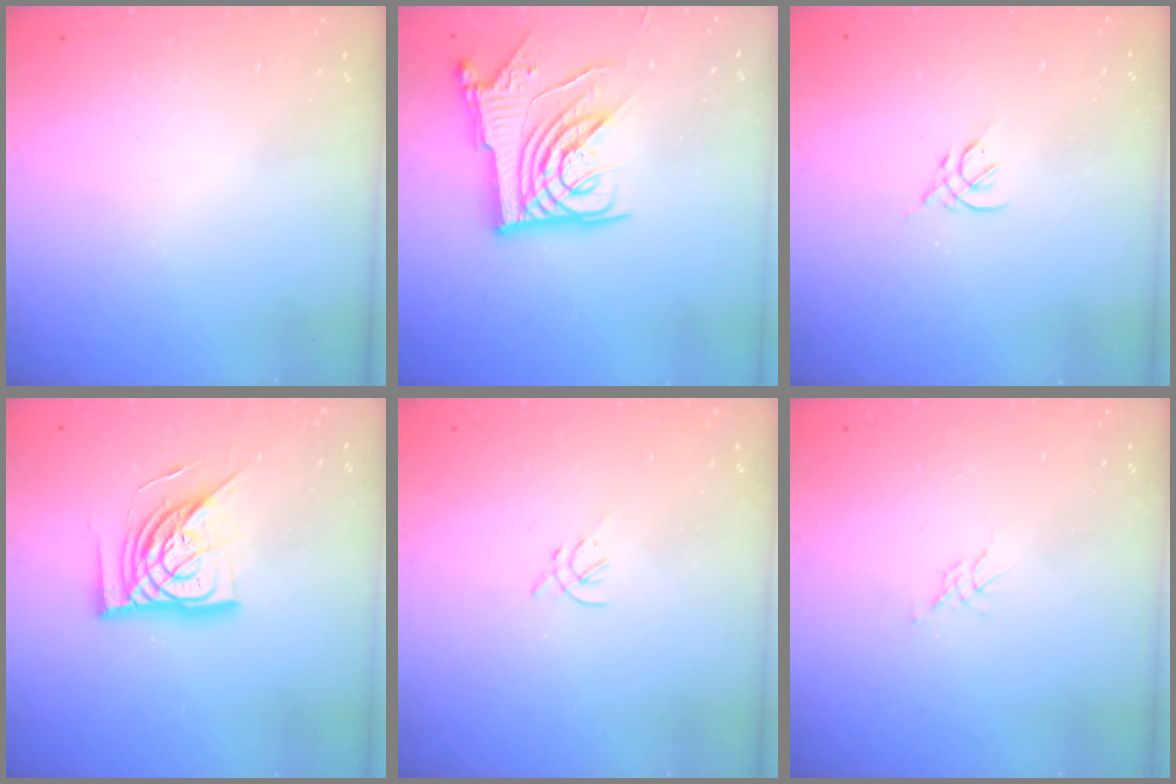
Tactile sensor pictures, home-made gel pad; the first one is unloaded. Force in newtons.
{"total": 14.4, "press": 14.3, "slide": 1.7}
{"total": 2.6, "press": 2.5, "slide": 0.7}
{"total": 15.6, "press": 15.5, "slide": 1.7}
{"total": 1.2, "press": 1.1, "slide": 0.5}
{"total": 1.4, "press": 1.4, "slide": 0.2}